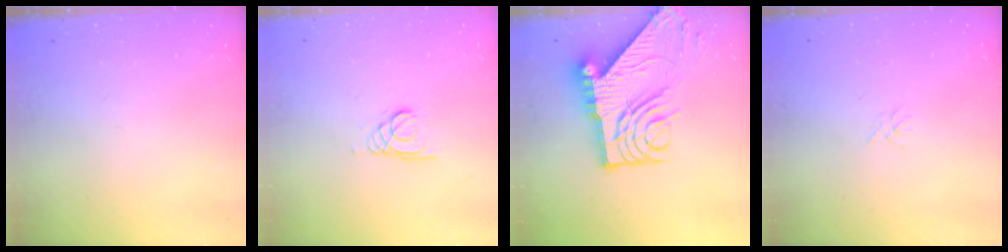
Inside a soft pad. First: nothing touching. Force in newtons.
{"total": 1.0, "press": 1.0, "slide": 0.1}
{"total": 15.2, "press": 15.1, "slide": 1.6}
{"total": 0.0}